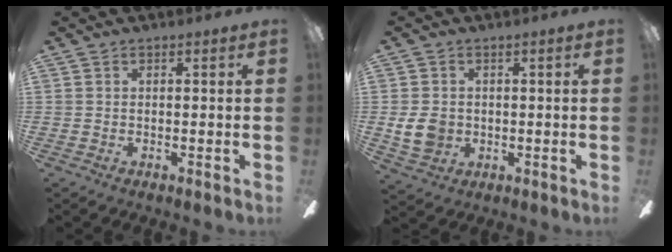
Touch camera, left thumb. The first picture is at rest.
{"total": 6.6, "force": [-0.3, 5.5, 3.7], "torque": [-0.081, 0.001, -0.008]}